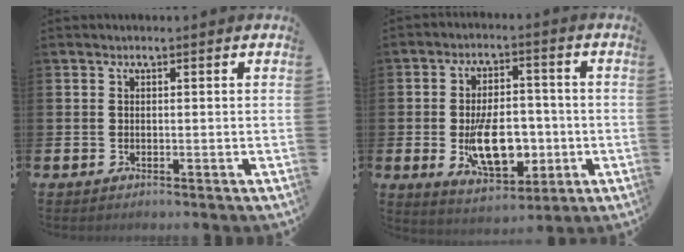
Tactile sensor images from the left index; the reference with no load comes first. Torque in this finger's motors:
{"motor_torque": [1.56, -0.38, 1.05, 0.21]}